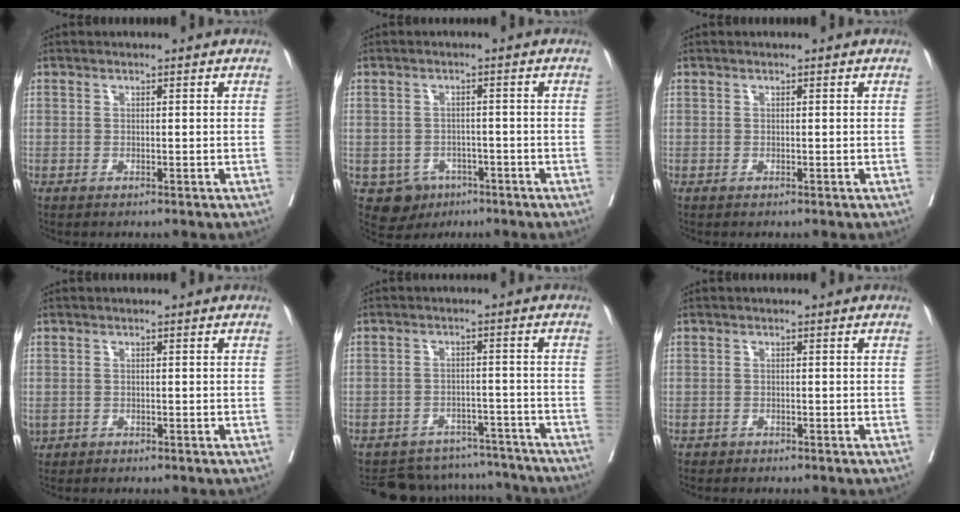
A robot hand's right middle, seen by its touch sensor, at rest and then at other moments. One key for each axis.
{"total": 4.7, "fx": -2.4, "fy": 3.9, "fz": 1.0, "tx": -0.012, "ty": 0.006, "tz": -0.030}
{"total": 0.0}
{"total": 1.7, "fx": -0.8, "fy": 1.4, "fz": 0.7, "tx": -0.019, "ty": 0.000, "tz": -0.009}
{"total": 12.3, "fx": -11.5, "fy": 4.2, "fz": 0.7, "tx": -0.006, "ty": 0.028, "tz": -0.145}
{"total": 0.8, "fx": -0.7, "fy": 0.4, "fz": 0.0, "tx": -0.008, "ty": 0.001, "tz": -0.014}